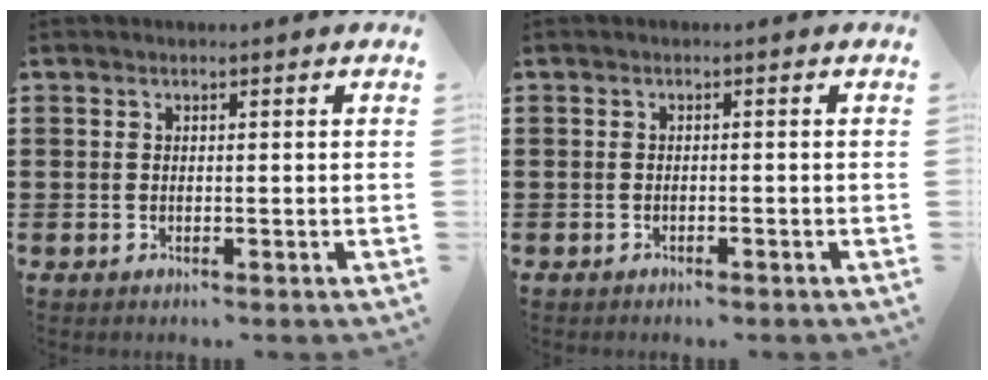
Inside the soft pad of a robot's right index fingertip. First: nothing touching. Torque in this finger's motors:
{"motor_torque": [0.23, -0.15, -0.16, -0.07]}